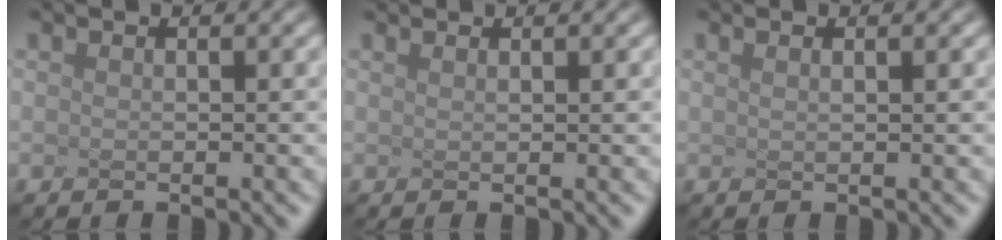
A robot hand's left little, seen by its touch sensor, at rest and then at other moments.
{"total": 1.0, "force": [0.8, 0.3, 0.5], "torque": [-0.001, 0.014, 0.005]}
{"total": 0.8, "force": [0.4, 0.3, 0.6], "torque": [-0.005, 0.010, 0.001]}